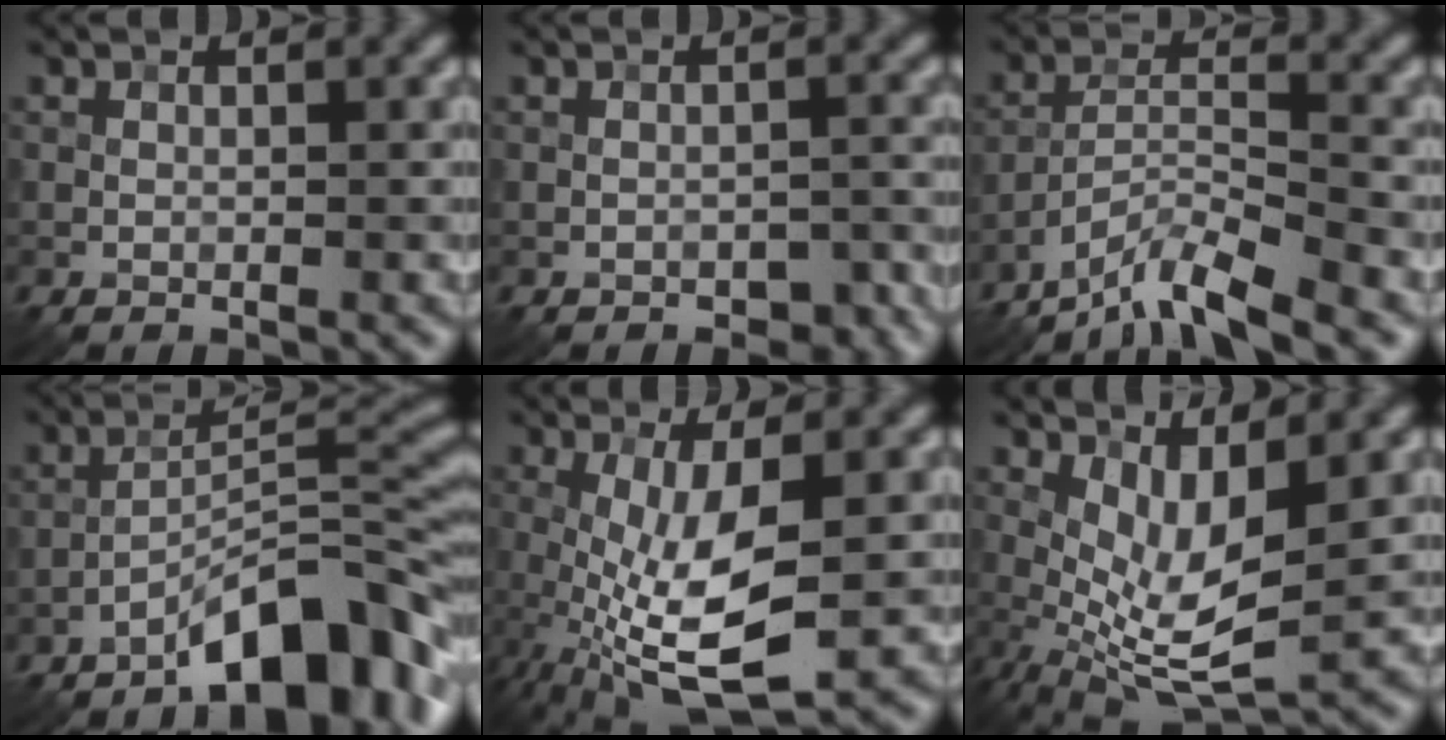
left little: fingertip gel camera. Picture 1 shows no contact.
{"total": 2.4, "force": [-1.6, 1.3, 1.2], "torque": [-0.013, 0.002, -0.018]}
{"total": 5.6, "force": [-4.8, 0.7, 2.9], "torque": [-0.048, 0.003, -0.094]}
{"total": 8.7, "force": [-5.8, 2.1, 6.3], "torque": [-0.092, 0.020, -0.095]}
{"total": 8.7, "force": [-1.9, 2.8, 8.0], "torque": [-0.175, -0.010, -0.036]}
{"total": 6.3, "force": [0.8, 2.4, 5.8], "torque": [-0.122, -0.014, 0.017]}